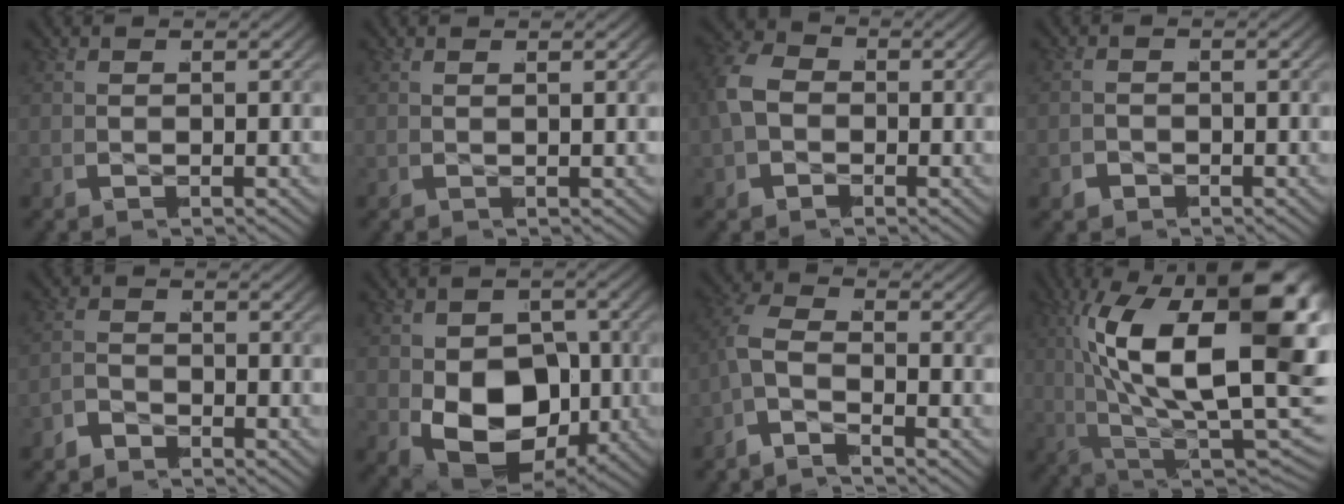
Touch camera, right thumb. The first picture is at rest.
{"total": 0.7, "force": [0.4, -0.6, 0.1], "torque": [-0.001, 0.007, 0.007]}
{"total": 6.8, "force": [0.0, 5.7, 3.7], "torque": [-0.099, -0.015, 0.004]}
{"total": 1.3, "force": [-1.0, 0.9, 0.0], "torque": [-0.008, -0.007, -0.015]}
{"total": 1.9, "force": [-1.9, 0.1, -0.5], "torque": [0.016, 0.000, -0.039]}
{"total": 12.6, "force": [-1.9, 8.9, 8.7], "torque": [-0.185, -0.062, -0.004]}
{"total": 3.2, "force": [-1.3, 1.9, 2.3], "torque": [-0.062, -0.010, -0.033]}
{"total": 22.3, "force": [1.8, 12.2, 18.6], "torque": [-0.322, -0.046, 0.050]}